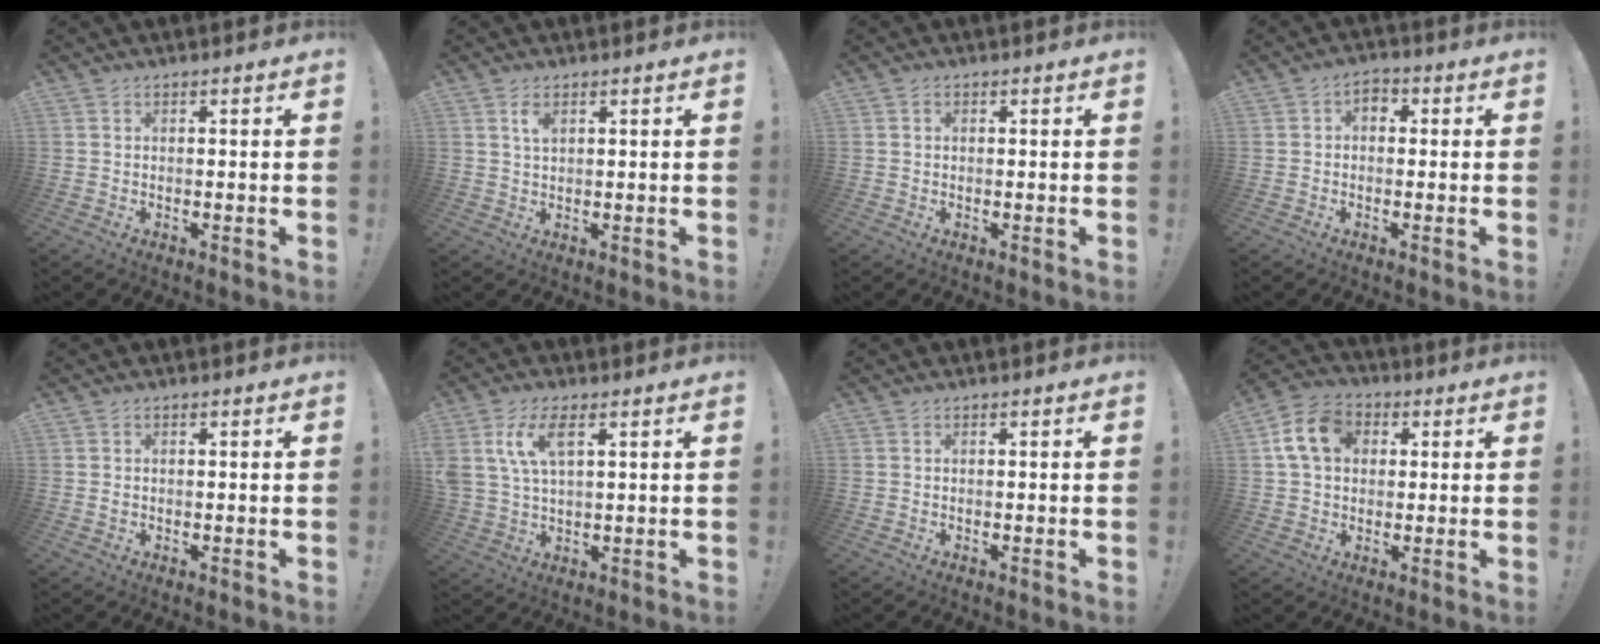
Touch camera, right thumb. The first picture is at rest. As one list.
[{"total": 2.8, "force": [1.4, 1.3, 2.0], "torque": [-0.032, -0.003, 0.023]}, {"total": 0.6, "force": [0.0, 0.6, 0.2], "torque": [-0.004, 0.003, 0.000]}, {"total": 3.1, "force": [0.0, 2.2, 2.1], "torque": [-0.029, 0.002, -0.003]}, {"total": 0.5, "force": [0.0, 0.4, 0.3], "torque": [-0.004, 0.001, -0.001]}, {"total": 9.8, "force": [4.2, 4.6, 7.6], "torque": [-0.162, -0.007, 0.075]}, {"total": 0.0}, {"total": 11.9, "force": [3.3, 9.0, 7.0], "torque": [-0.118, 0.008, 0.066]}]